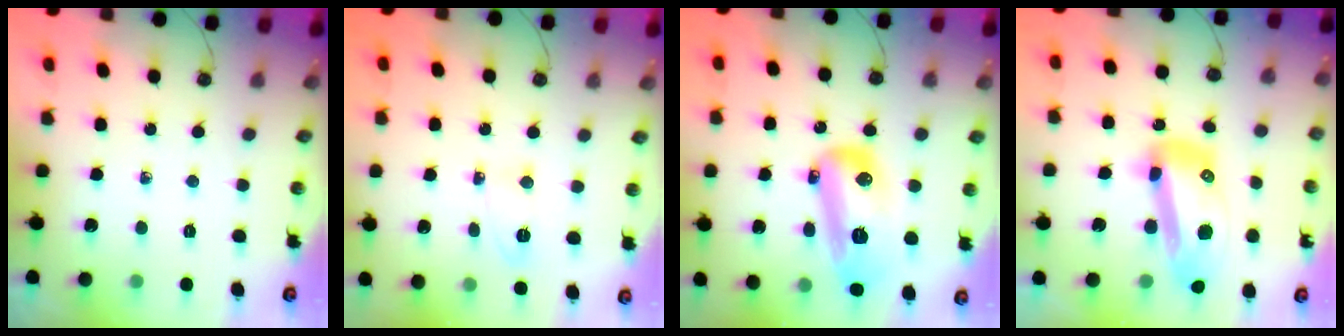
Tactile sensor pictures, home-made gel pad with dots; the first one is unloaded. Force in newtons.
{"total": 3.7, "press": 3.6, "slide": 0.9}
{"total": 17.4, "press": 17.1, "slide": 3.1}
{"total": 16.2, "press": 16.1, "slide": 1.9}